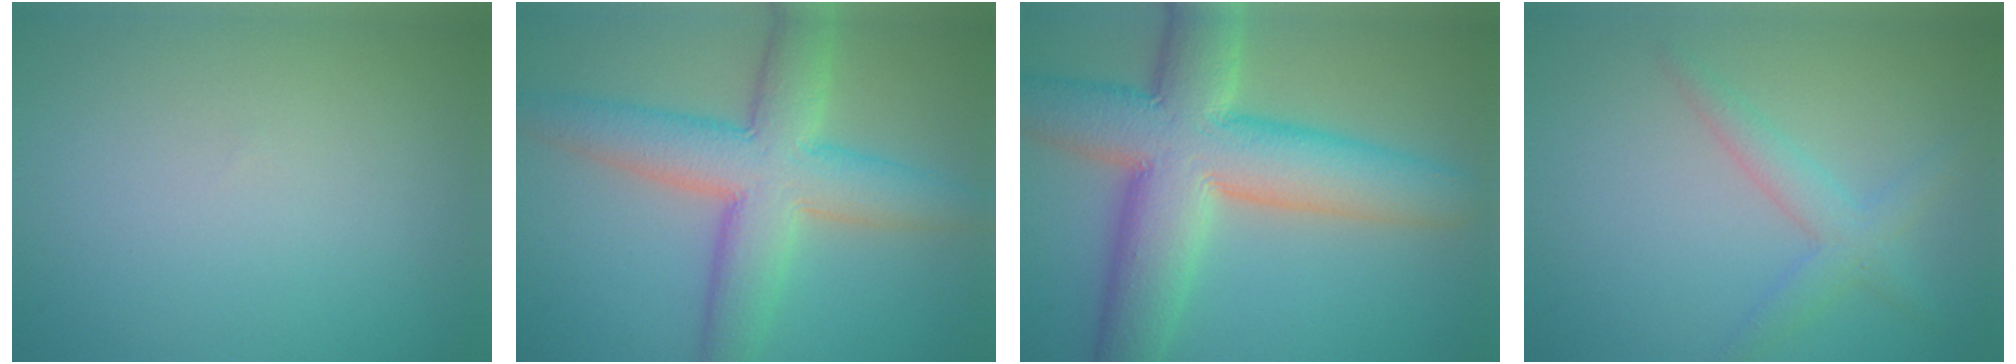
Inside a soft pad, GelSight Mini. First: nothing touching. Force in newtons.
{"total": 8.4, "press": 8.4, "slide": 0.4}
{"total": 12.2, "press": 12.2, "slide": 0.6}
{"total": 2.6, "press": 2.6, "slide": 0.1}